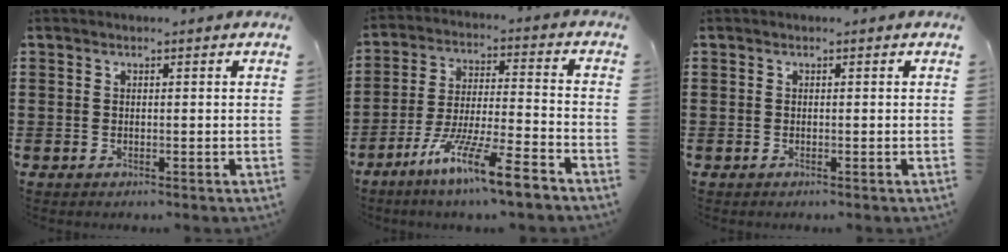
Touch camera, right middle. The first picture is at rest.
{"total": 10.9, "force": [-8.4, 0.4, 6.9], "torque": [-0.134, 0.002, -0.164]}
{"total": 0.0}